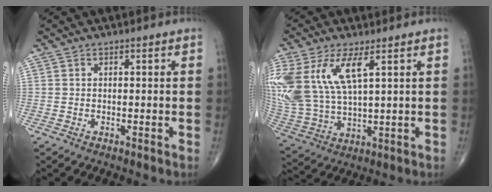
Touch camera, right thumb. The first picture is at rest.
{"total": 18.9, "force": [6.9, 8.7, 15.3], "torque": [-0.362, -0.016, 0.143]}